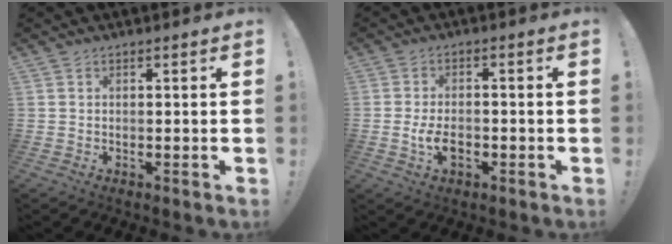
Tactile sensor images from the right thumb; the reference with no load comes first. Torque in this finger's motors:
{"motor_torque": [0.21, -0.11, -0.11, 0.25, 0.18]}